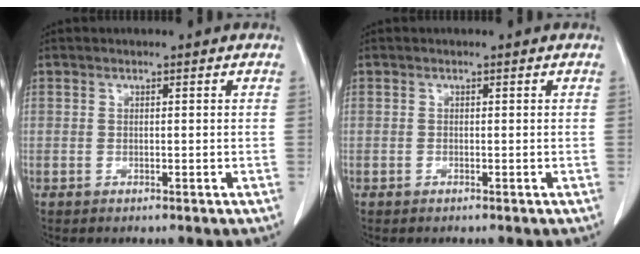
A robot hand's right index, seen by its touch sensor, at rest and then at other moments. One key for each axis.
{"total": 0.0}